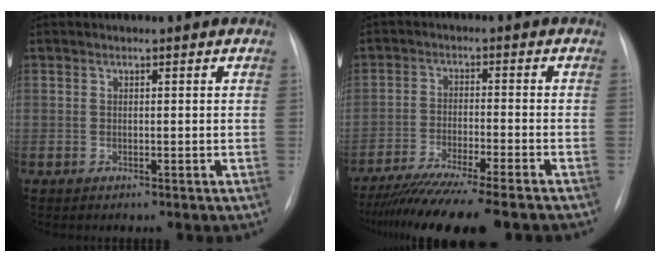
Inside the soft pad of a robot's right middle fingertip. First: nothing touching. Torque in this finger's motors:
{"motor_torque": [1.11, -1.03, 0.30, 0.17]}